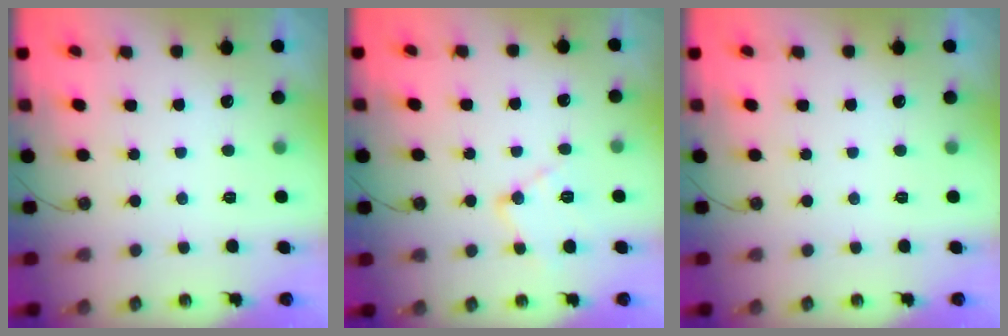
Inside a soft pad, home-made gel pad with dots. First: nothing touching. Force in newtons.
{"total": 11.9, "press": 11.9, "slide": 0.8}
{"total": 0.0}